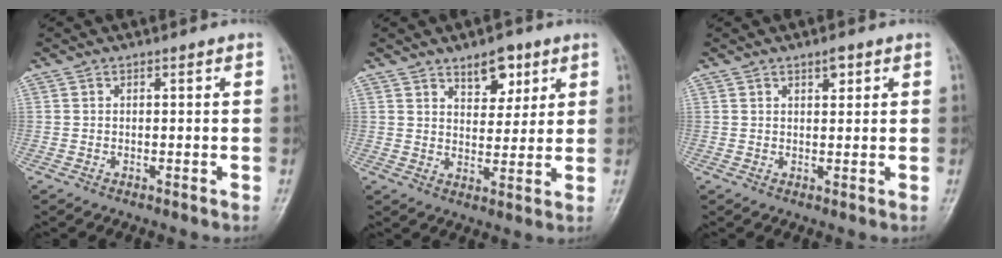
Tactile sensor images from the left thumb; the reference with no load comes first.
{"total": 7.1, "force": [4.3, 3.9, 4.2], "torque": [-0.032, -0.024, 0.065]}
{"total": 2.3, "force": [1.3, 1.0, 1.6], "torque": [-0.018, -0.006, 0.020]}